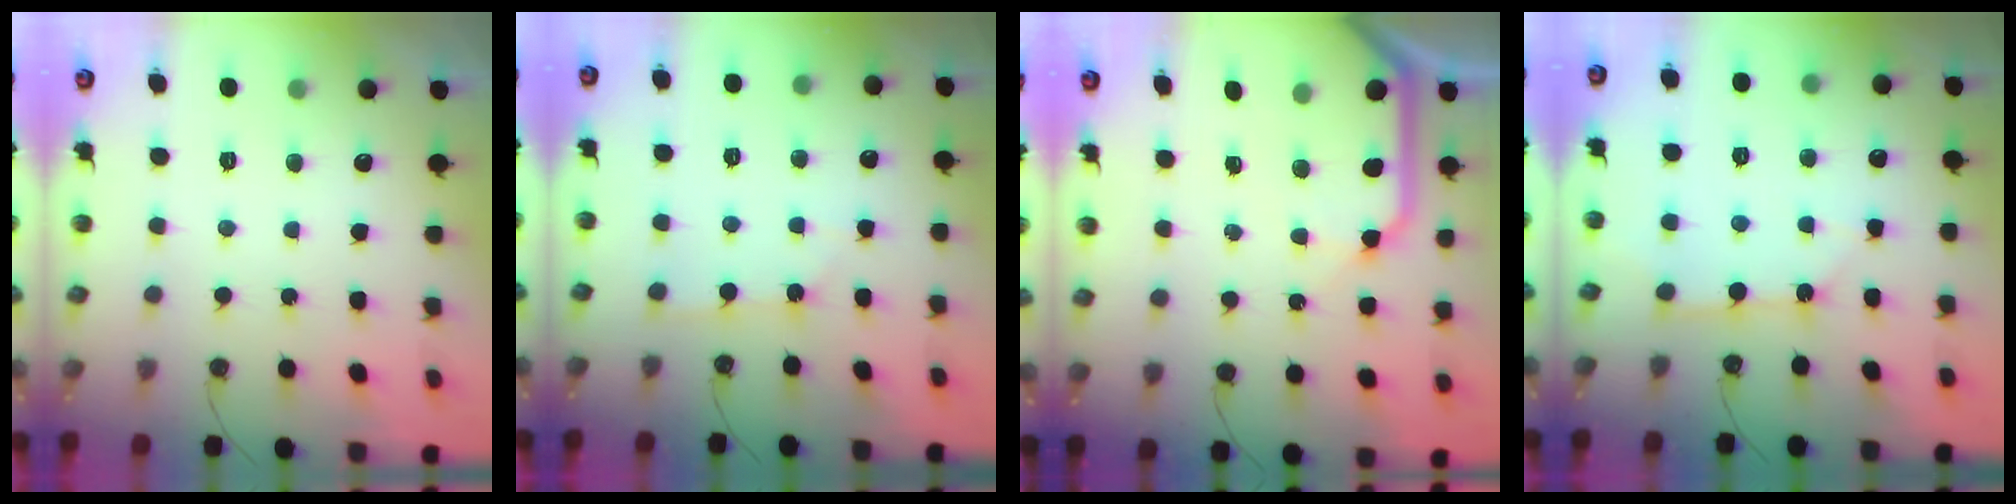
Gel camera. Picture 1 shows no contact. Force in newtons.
{"total": 1.0, "press": 1.0, "slide": 0.2}
{"total": 11.3, "press": 11.3, "slide": 1.1}
{"total": 5.2, "press": 5.1, "slide": 0.5}